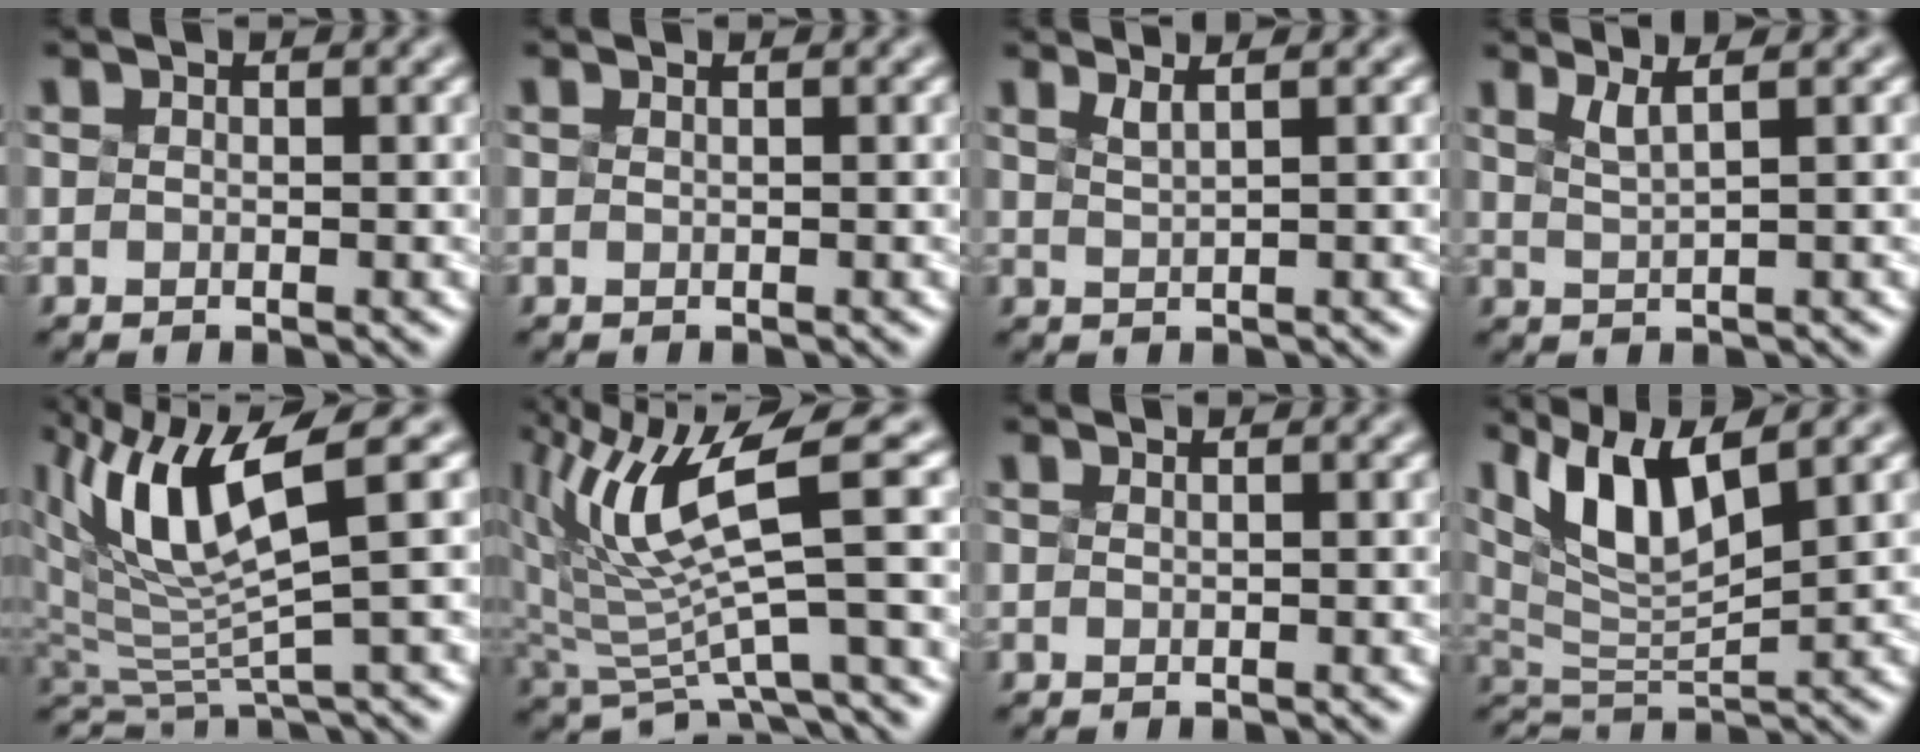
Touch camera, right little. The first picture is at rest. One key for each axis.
{"total": 1.1, "fx": 0.5, "fy": 0.7, "fz": 0.7, "tx": 0.000, "ty": 0.012, "tz": 0.001}
{"total": 0.9, "fx": 0.8, "fy": -0.1, "fz": 0.5, "tx": -0.007, "ty": 0.004, "tz": 0.018}
{"total": 1.1, "fx": 0.7, "fy": -0.5, "fz": 0.6, "tx": -0.016, "ty": -0.002, "tz": 0.038}
{"total": 5.7, "fx": 2.6, "fy": 1.2, "fz": 4.9, "tx": -0.127, "ty": -0.019, "tz": 0.079}
{"total": 7.2, "fx": 2.1, "fy": 2.2, "fz": 6.6, "tx": -0.158, "ty": -0.022, "tz": 0.076}
{"total": 1.4, "fx": 0.7, "fy": 0.8, "fz": 0.8, "tx": -0.003, "ty": 0.016, "tz": 0.005}
{"total": 5.4, "fx": 3.0, "fy": 1.0, "fz": 4.4, "tx": -0.103, "ty": 0.002, "tz": 0.084}